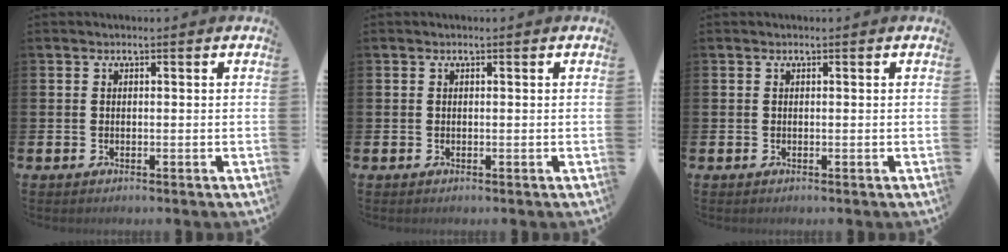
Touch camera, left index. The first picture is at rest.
{"total": 0.0}
{"total": 0.0}